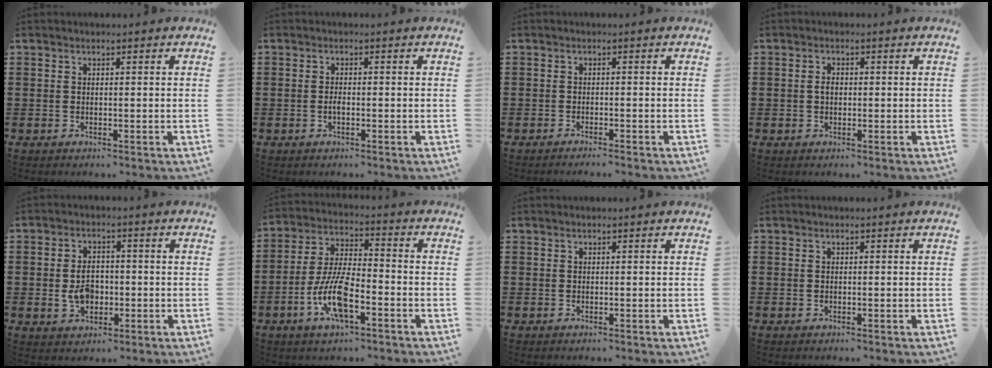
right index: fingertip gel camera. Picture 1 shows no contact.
{"total": 1.1, "force": [-0.3, 0.4, 1.0], "torque": [-0.019, -0.003, -0.005]}
{"total": 1.2, "force": [-1.1, -0.2, 0.1], "torque": [-0.004, -0.001, -0.023]}
{"total": 1.5, "force": [0.0, 0.9, 1.2], "torque": [-0.024, 0.004, -0.002]}
{"total": 4.6, "force": [-0.7, 3.1, 3.4], "torque": [-0.065, 0.000, -0.015]}
{"total": 9.9, "force": [-4.0, 3.5, 8.4], "torque": [-0.190, -0.007, -0.076]}
{"total": 0.0}
{"total": 0.0}